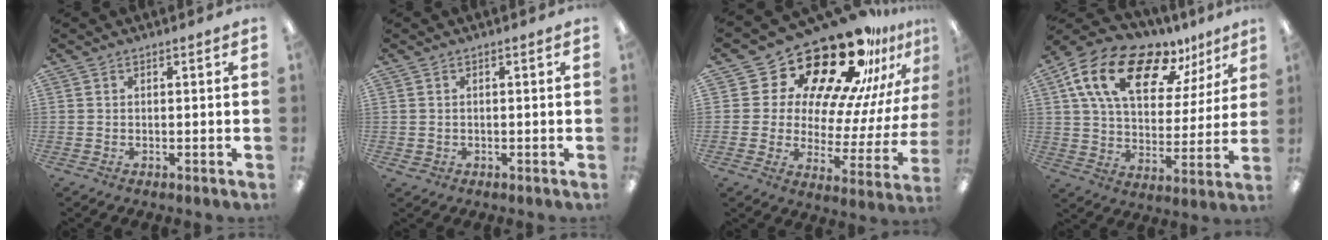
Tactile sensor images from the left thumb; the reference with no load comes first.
{"total": 0.9, "force": [-0.3, 0.9, -0.2], "torque": [0.001, 0.001, -0.008]}
{"total": 24.7, "force": [19.4, 10.6, 11.0], "torque": [-0.170, -0.153, 0.338]}
{"total": 19.3, "force": [12.1, 9.7, 11.5], "torque": [-0.206, -0.066, 0.213]}